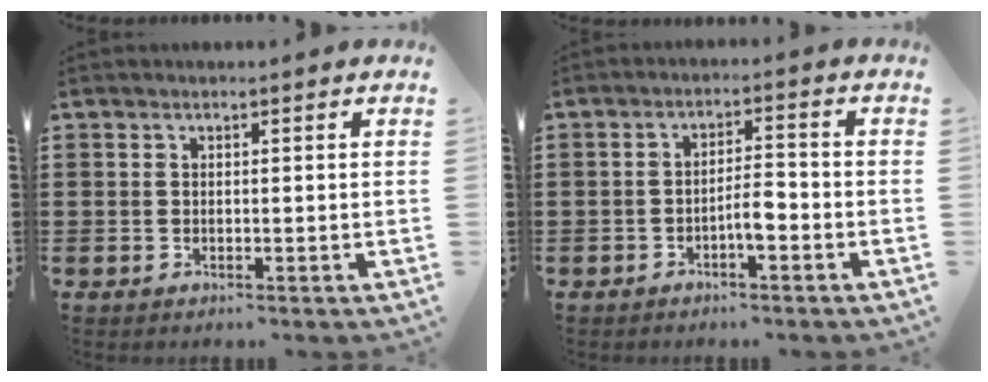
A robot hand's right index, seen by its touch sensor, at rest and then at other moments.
{"total": 3.9, "force": [-1.7, 1.0, 3.3], "torque": [-0.065, 0.003, -0.035]}